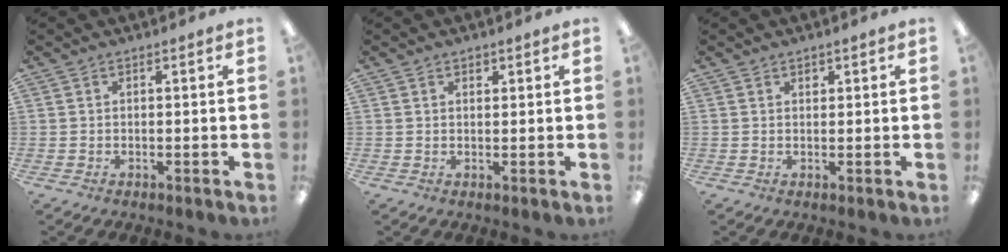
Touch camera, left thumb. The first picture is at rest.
{"total": 1.2, "force": [0.9, 0.6, 0.4], "torque": [-0.001, -0.004, 0.015]}
{"total": 1.0, "force": [0.8, 0.5, 0.4], "torque": [-0.001, -0.003, 0.013]}